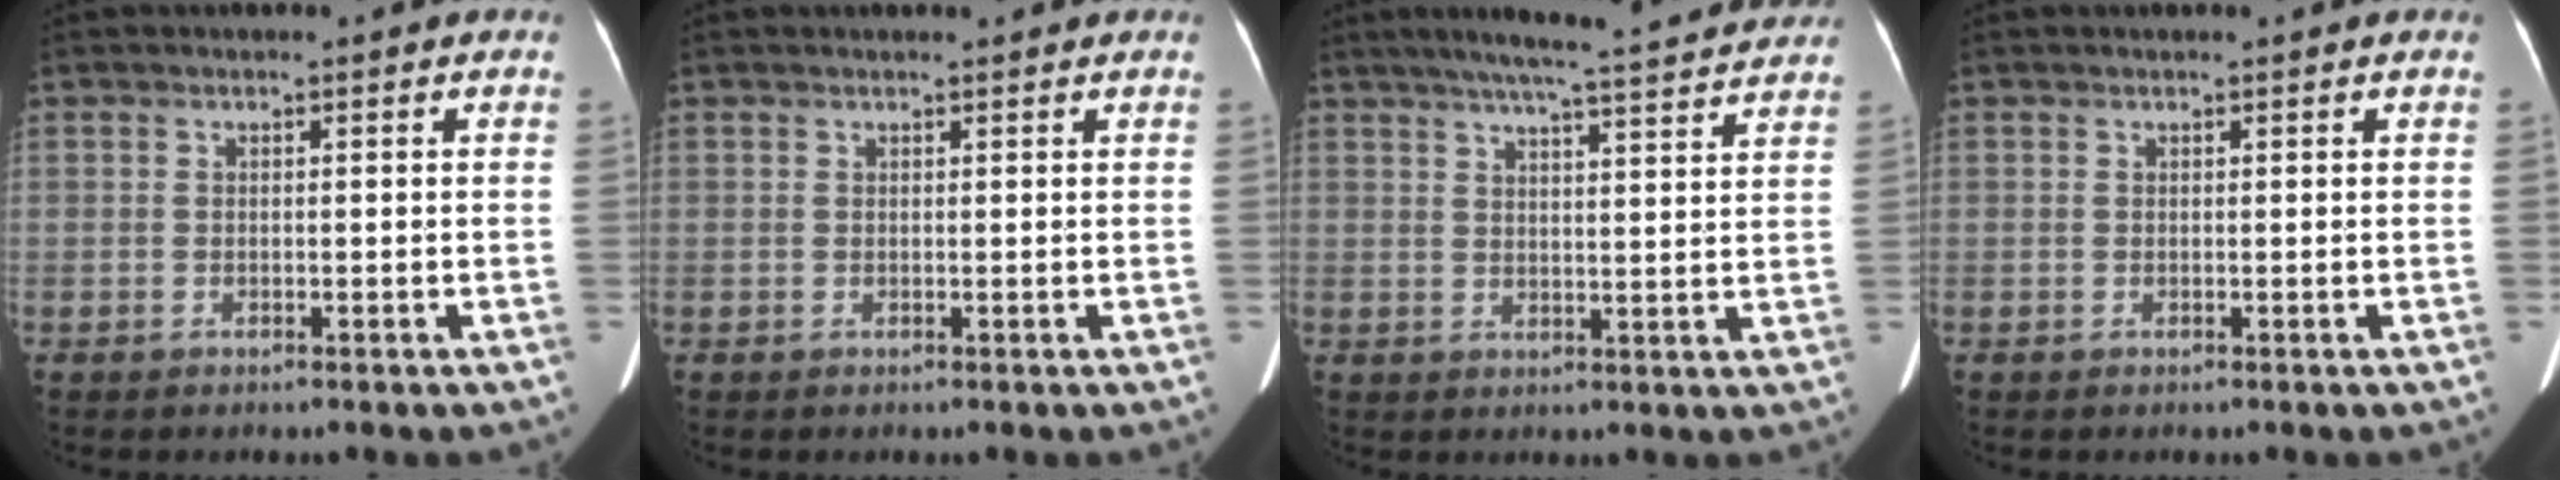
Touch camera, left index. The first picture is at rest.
{"total": 2.8, "force": [2.7, 0.2, 0.9], "torque": [-0.008, 0.023, 0.034]}
{"total": 17.5, "force": [15.6, 0.6, 7.8], "torque": [-0.121, 0.018, 0.198]}
{"total": 1.1, "force": [1.1, 0.0, 0.4], "torque": [-0.006, 0.020, 0.018]}